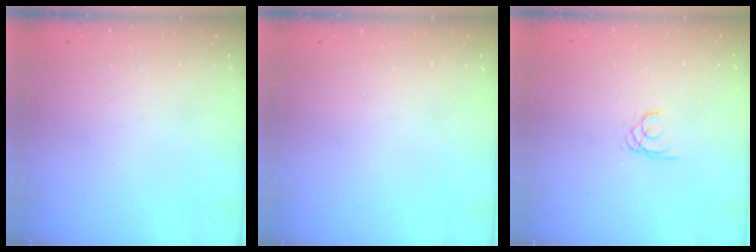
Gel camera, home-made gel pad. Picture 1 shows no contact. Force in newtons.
{"total": 0.0}
{"total": 1.3, "press": 1.3, "slide": 0.1}